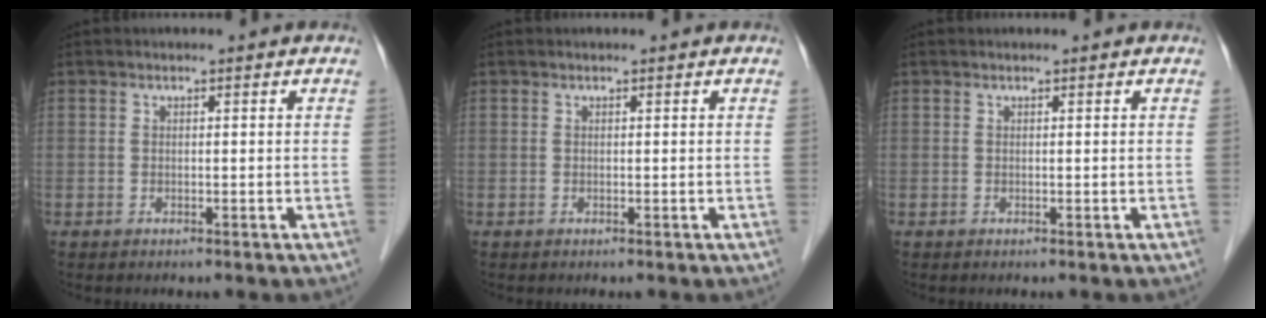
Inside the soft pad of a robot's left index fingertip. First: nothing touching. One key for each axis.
{"total": 0.0}
{"total": 0.0}